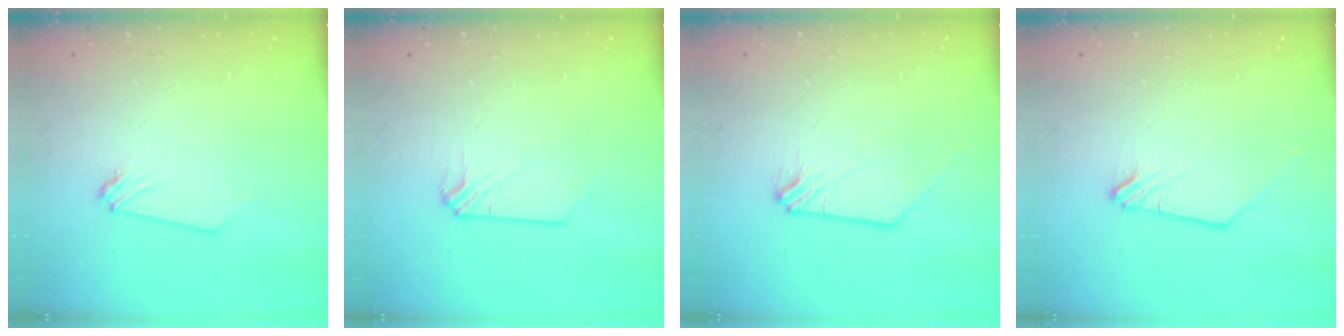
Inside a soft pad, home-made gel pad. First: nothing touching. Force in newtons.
{"total": 0.0}
{"total": 0.5, "press": 0.5, "slide": 0.2}
{"total": 0.6, "press": 0.6, "slide": 0.2}